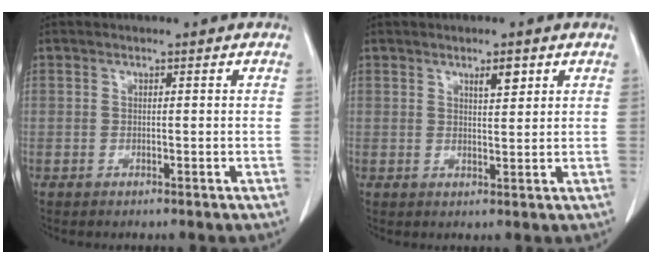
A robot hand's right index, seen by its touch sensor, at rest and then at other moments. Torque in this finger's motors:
{"motor_torque": [0.08, 0.08, 0.01, 0.02]}